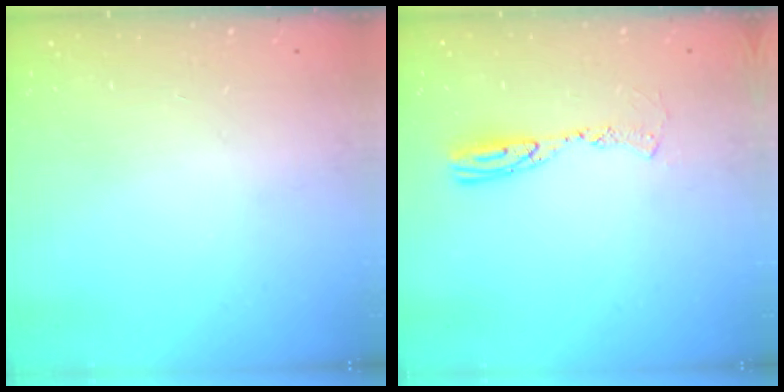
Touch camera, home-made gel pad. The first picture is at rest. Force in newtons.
{"total": 9.5, "press": 9.5, "slide": 0.9}